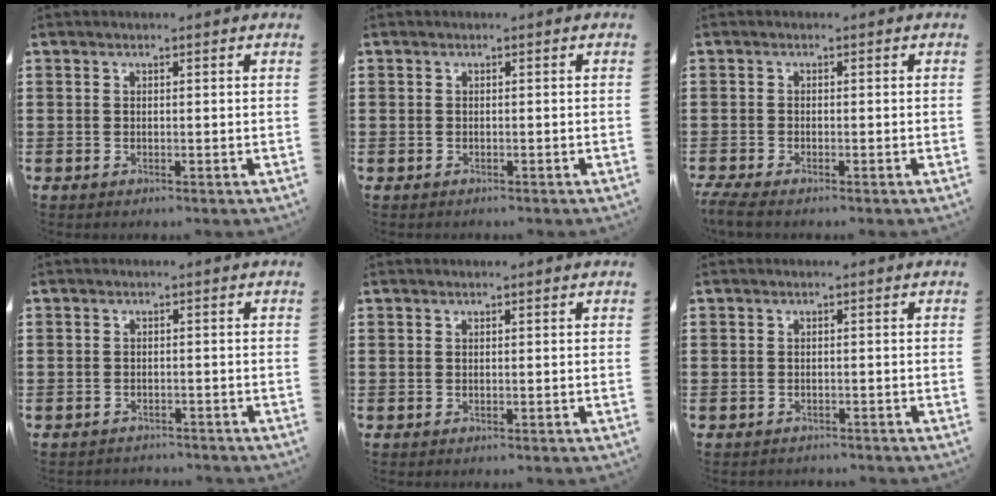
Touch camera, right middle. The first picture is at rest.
{"total": 0.6, "force": [-0.4, 0.4, -0.1], "torque": [0.002, 0.004, -0.010]}
{"total": 1.6, "force": [-1.4, 0.1, 0.8], "torque": [-0.021, -0.003, -0.029]}
{"total": 1.6, "force": [-1.6, 0.3, -0.3], "torque": [0.001, 0.003, -0.037]}
{"total": 0.0}
{"total": 1.1, "force": [-1.0, 0.4, -0.1], "torque": [0.000, 0.004, -0.023]}